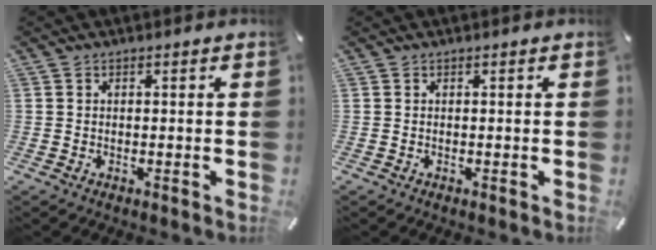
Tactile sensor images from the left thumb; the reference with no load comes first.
{"total": 0.0}